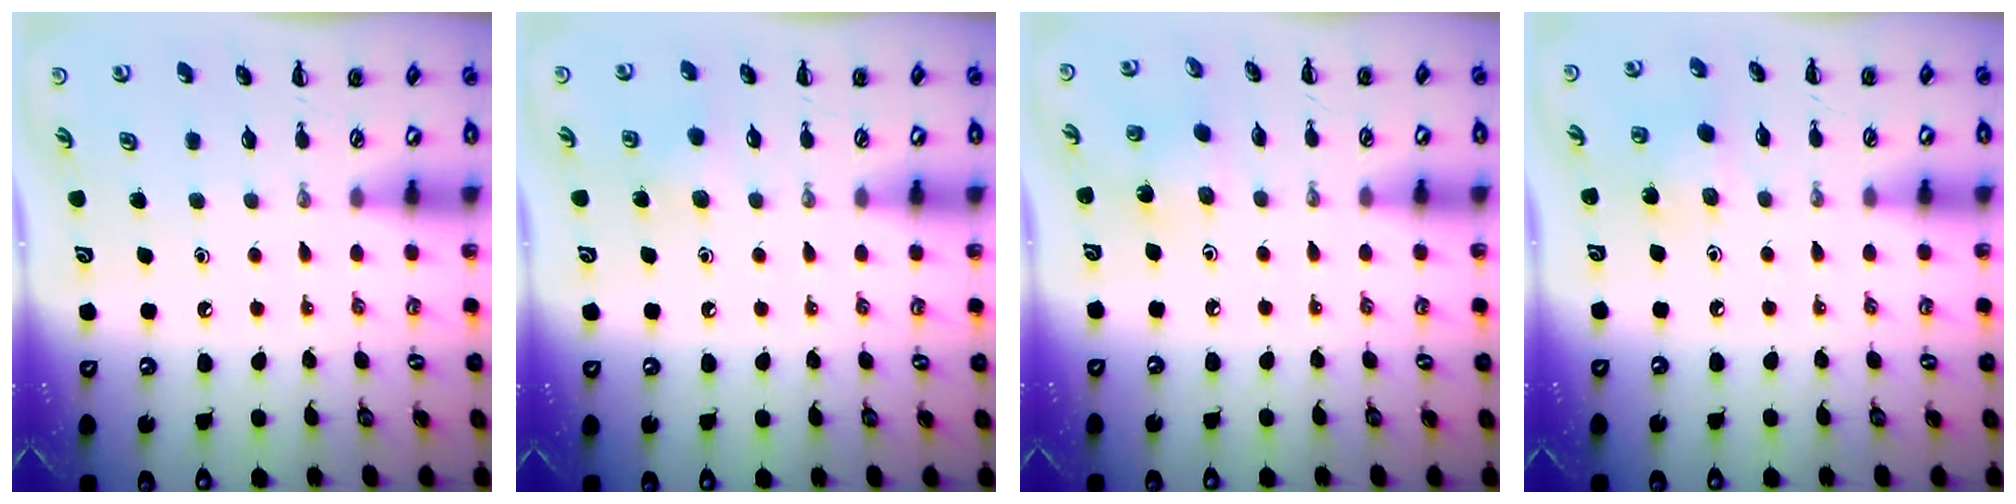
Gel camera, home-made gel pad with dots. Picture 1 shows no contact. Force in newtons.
{"total": 5.4, "press": 5.2, "slide": 1.5}
{"total": 2.1, "press": 1.9, "slide": 0.9}
{"total": 3.4, "press": 3.3, "slide": 0.9}